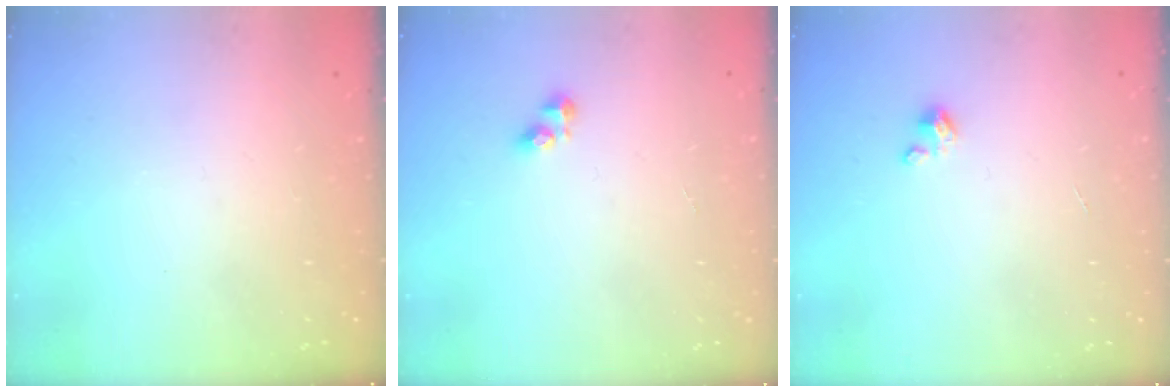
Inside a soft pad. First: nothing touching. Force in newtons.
{"total": 3.5, "press": 3.5, "slide": 0.4}
{"total": 2.0, "press": 1.9, "slide": 0.3}